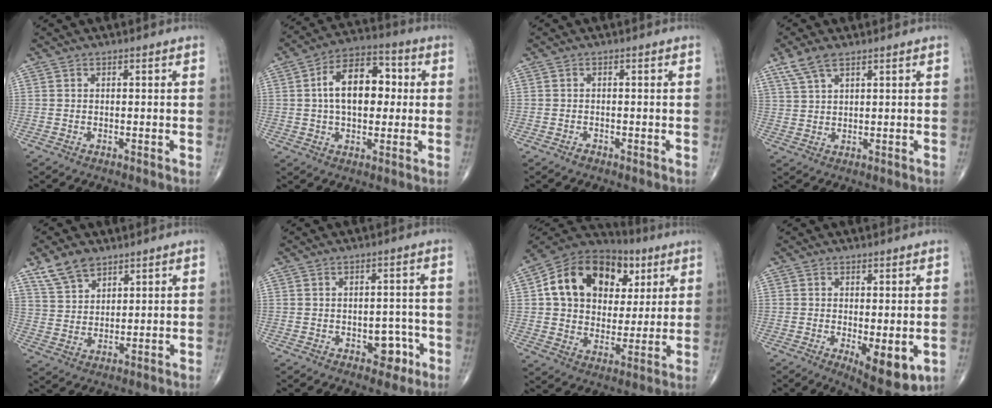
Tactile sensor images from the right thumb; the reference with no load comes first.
{"total": 13.7, "force": [1.5, 8.3, 10.8], "torque": [-0.148, 0.024, 0.015]}
{"total": 0.9, "force": [-0.7, 0.5, 0.3], "torque": [-0.003, 0.001, -0.014]}
{"total": 5.2, "force": [3.4, 2.0, 3.3], "torque": [-0.071, 0.000, 0.075]}
{"total": 7.3, "force": [5.2, 4.0, 3.2], "torque": [-0.046, -0.020, 0.108]}
{"total": 4.8, "force": [-2.0, 3.2, 3.0], "torque": [-0.012, 0.017, -0.023]}
{"total": 20.8, "force": [6.4, 15.3, 12.5], "torque": [-0.182, 0.014, 0.105]}
{"total": 8.6, "force": [-2.1, 3.3, 7.7], "torque": [-0.102, -0.021, -0.022]}